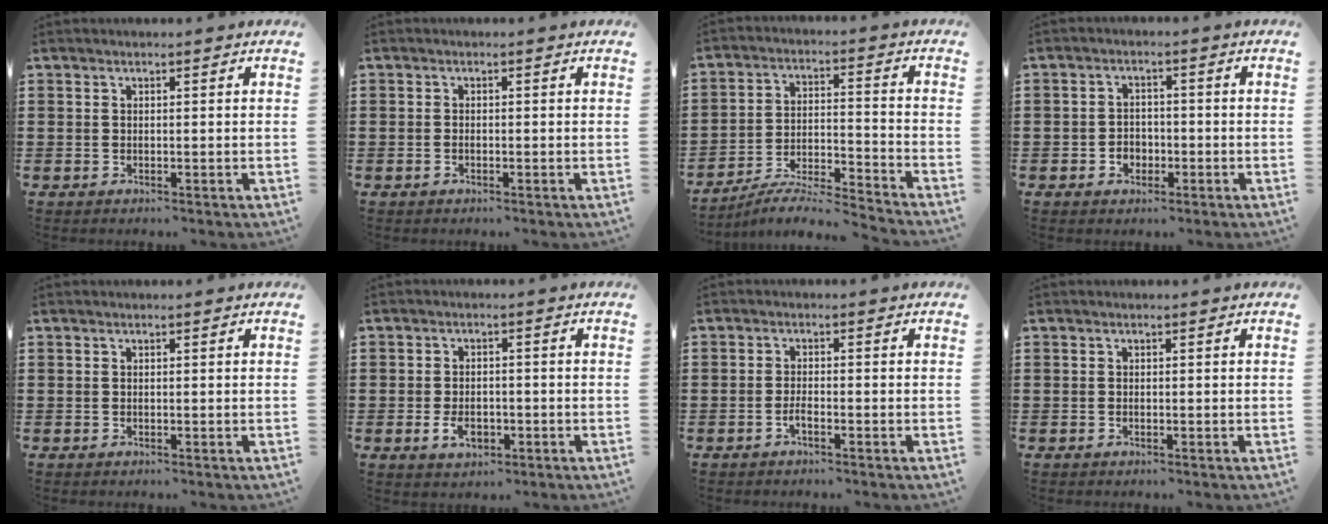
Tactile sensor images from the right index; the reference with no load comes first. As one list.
[{"total": 0.6, "force": [-0.4, 0.1, 0.5], "torque": [-0.013, -0.007, -0.006]}, {"total": 5.5, "force": [-5.3, -0.1, 1.5], "torque": [-0.031, -0.007, -0.105]}, {"total": 2.6, "force": [-1.2, 2.0, 1.1], "torque": [-0.027, 0.001, -0.026]}, {"total": 0.0}, {"total": 3.7, "force": [-1.2, 2.2, 2.7], "torque": [-0.058, -0.004, -0.022]}, {"total": 1.8, "force": [-1.1, 0.2, 1.4], "torque": [-0.028, -0.005, -0.017]}, {"total": 0.0}]